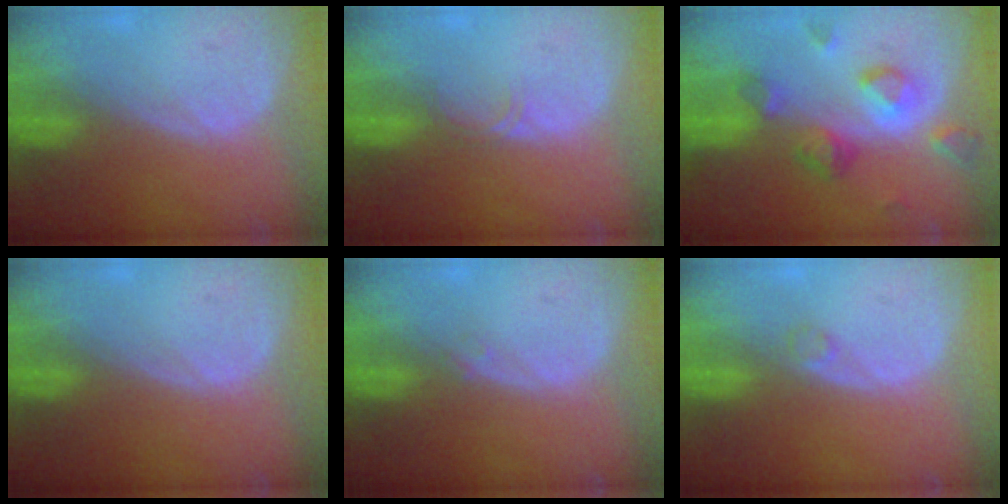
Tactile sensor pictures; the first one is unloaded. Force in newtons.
{"total": 1.4, "press": 1.4, "slide": 0.2}
{"total": 7.4, "press": 7.3, "slide": 1.2}
{"total": 0.0}
{"total": 0.8, "press": 0.7, "slide": 0.4}
{"total": 1.2, "press": 1.2, "slide": 0.1}